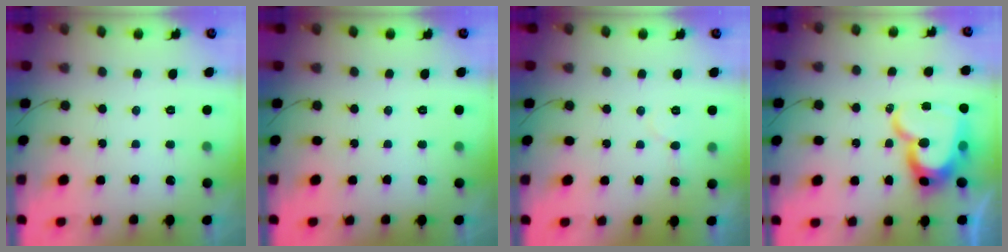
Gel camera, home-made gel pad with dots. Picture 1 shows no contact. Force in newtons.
{"total": 0.0}
{"total": 5.1, "press": 5.0, "slide": 0.5}
{"total": 18.5, "press": 18.4, "slide": 1.6}